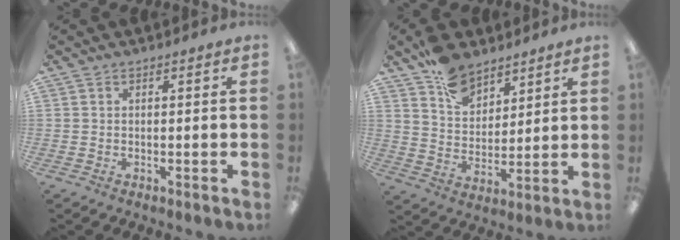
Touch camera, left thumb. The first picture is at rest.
{"total": 10.7, "force": [7.8, 6.2, 3.9], "torque": [-0.073, -0.038, 0.150]}